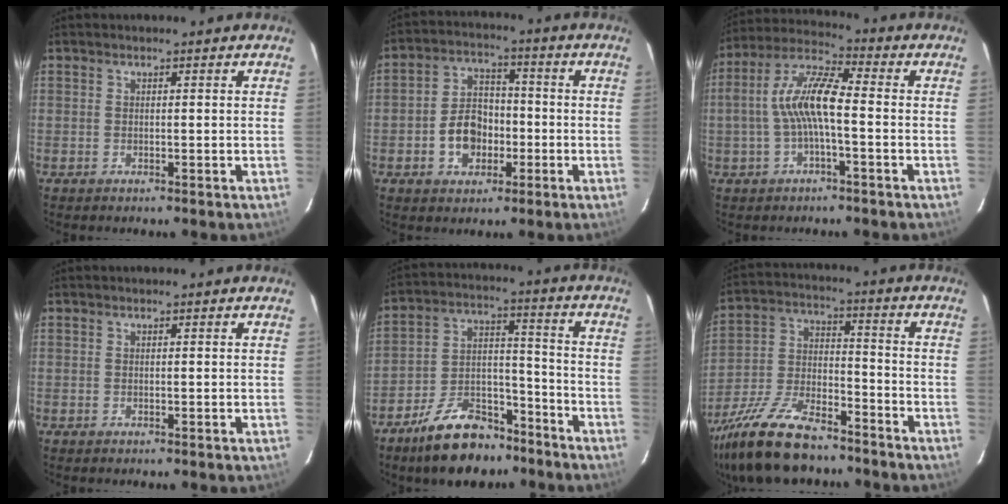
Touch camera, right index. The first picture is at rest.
{"total": 8.6, "force": [-2.8, 6.5, 4.9], "torque": [-0.099, 0.024, -0.039]}
{"total": 9.9, "force": [-1.3, 2.6, 9.4], "torque": [-0.198, 0.017, -0.025]}
{"total": 0.0}
{"total": 15.4, "force": [-11.5, 7.1, 7.4], "torque": [-0.144, 0.031, -0.182]}
{"total": 20.4, "force": [-15.4, 7.4, 11.2], "torque": [-0.236, -0.022, -0.266]}